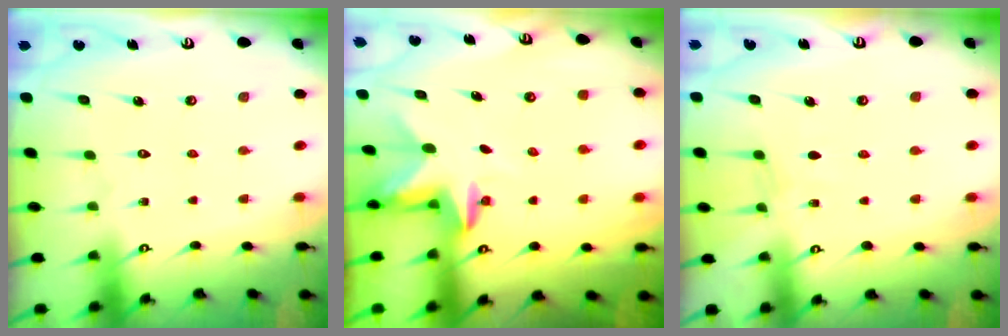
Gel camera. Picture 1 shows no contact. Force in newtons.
{"total": 2.6, "press": 2.5, "slide": 0.4}
{"total": 3.1, "press": 3.1, "slide": 0.5}